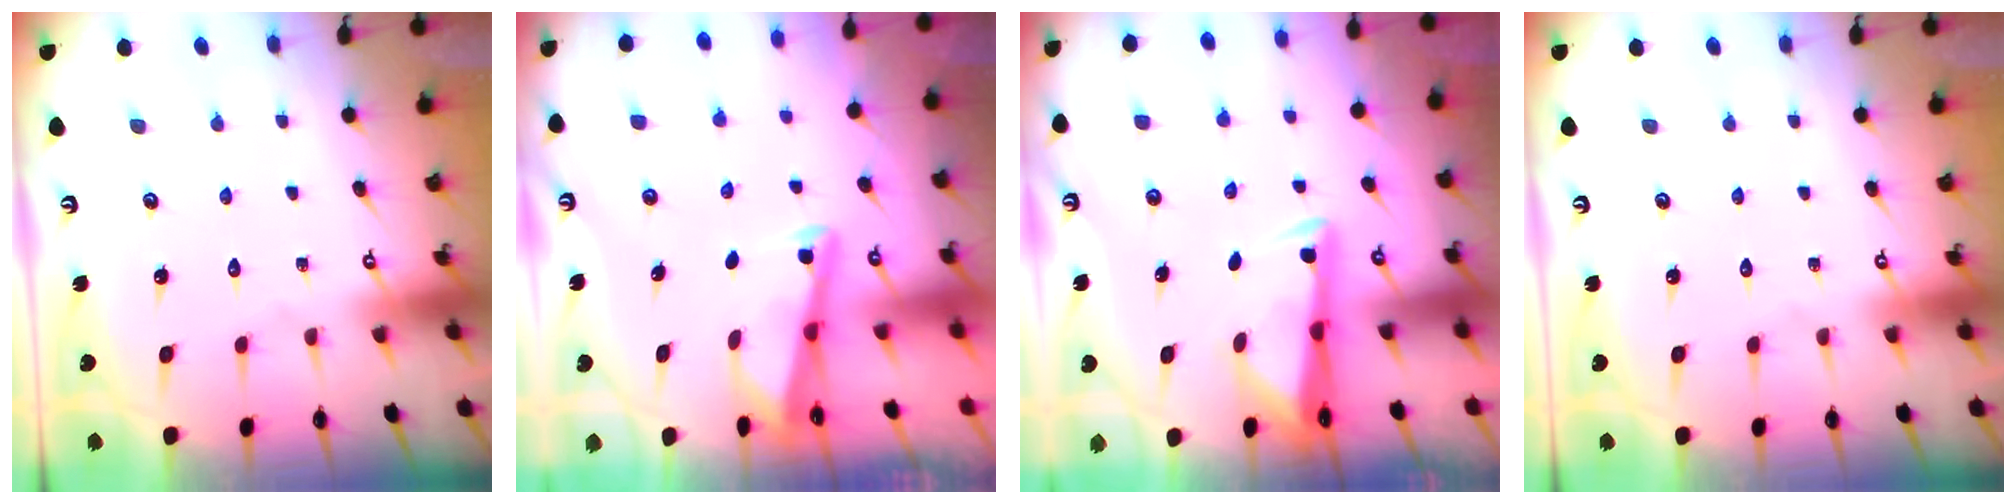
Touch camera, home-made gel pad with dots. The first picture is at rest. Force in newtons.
{"total": 3.1, "press": 3.1, "slide": 0.3}
{"total": 4.0, "press": 3.9, "slide": 1.2}
{"total": 0.0}